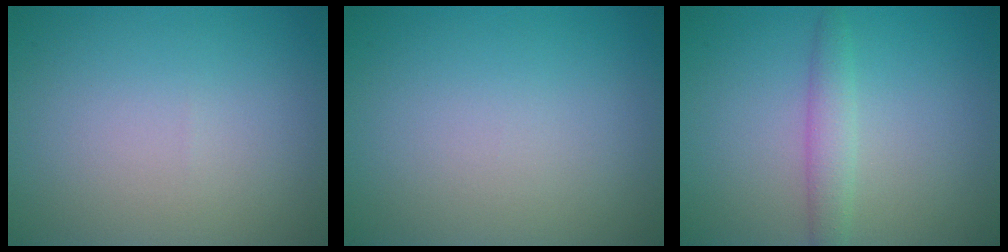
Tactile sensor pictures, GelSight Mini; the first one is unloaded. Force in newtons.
{"total": 0.0}
{"total": 2.1, "press": 2.1, "slide": 0.1}